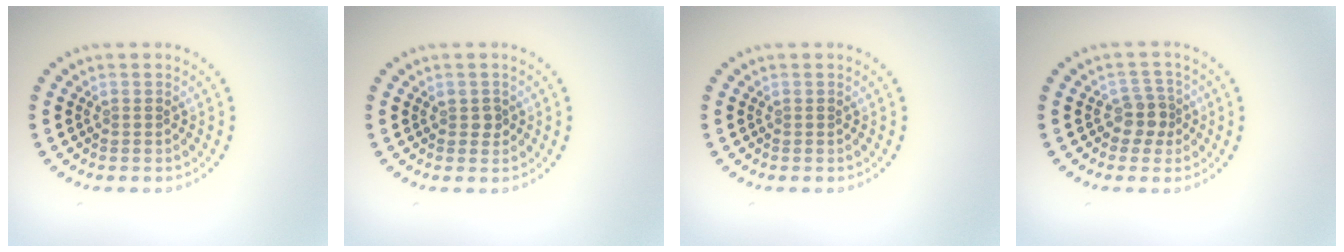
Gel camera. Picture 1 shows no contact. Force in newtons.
{"total": 0.8, "press": 0.8, "slide": 0.2}
{"total": 0.0}
{"total": 2.2, "press": 1.7, "slide": 1.3}